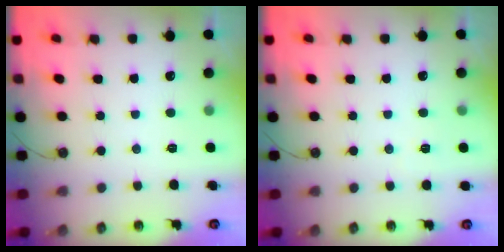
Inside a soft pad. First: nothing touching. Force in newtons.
{"total": 2.2, "press": 2.1, "slide": 0.7}